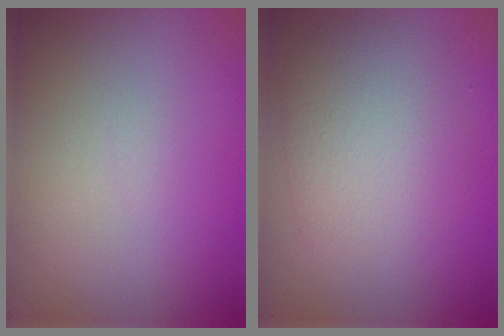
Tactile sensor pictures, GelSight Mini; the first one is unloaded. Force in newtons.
{"total": 4.5, "press": 4.5, "slide": 0.2}